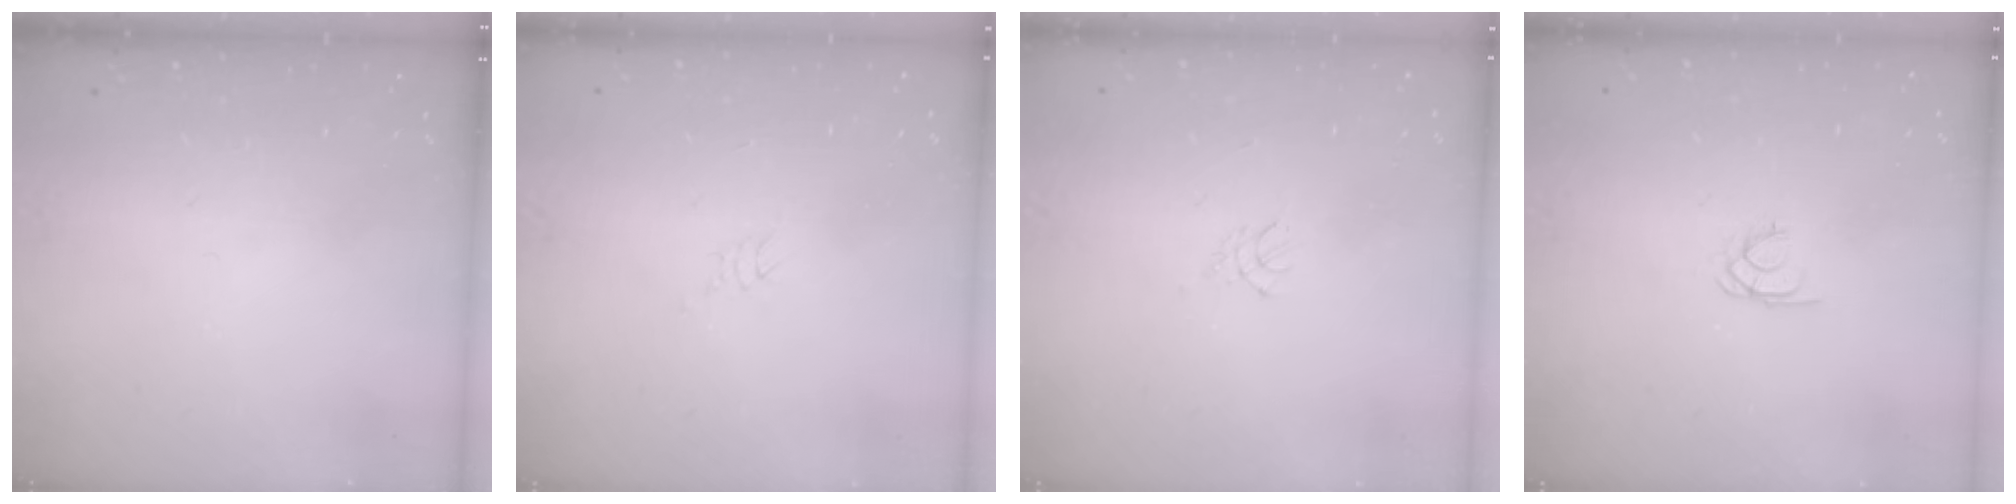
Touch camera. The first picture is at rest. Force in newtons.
{"total": 2.6, "press": 2.6, "slide": 0.2}
{"total": 3.0, "press": 2.9, "slide": 0.6}
{"total": 1.8, "press": 1.8, "slide": 0.3}